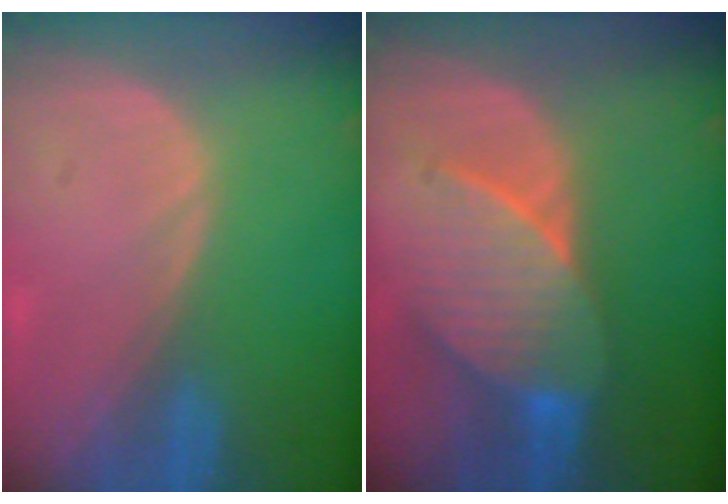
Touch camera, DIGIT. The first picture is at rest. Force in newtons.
{"total": 7.6, "press": 7.6, "slide": 0.1}